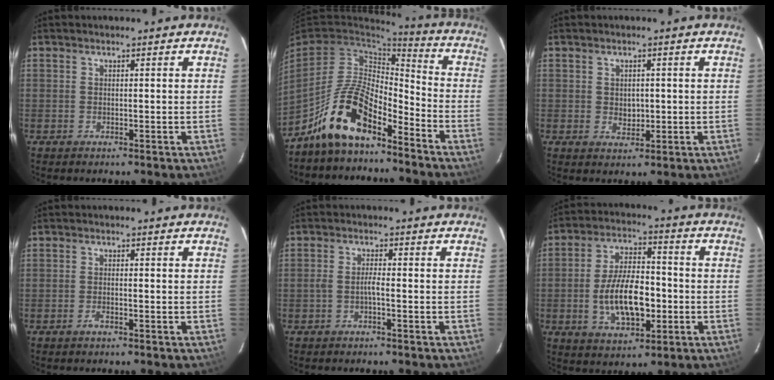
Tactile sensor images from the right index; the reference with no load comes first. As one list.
[{"total": 13.6, "force": [-9.5, 5.1, 8.3], "torque": [-0.172, 0.012, -0.177]}, {"total": 2.7, "force": [0.0, 2.2, 1.6], "torque": [-0.025, 0.001, 0.004]}, {"total": 1.3, "force": [-0.9, 0.2, 1.0], "torque": [-0.021, 0.001, -0.016]}, {"total": 1.7, "force": [-0.9, 0.0, 1.5], "torque": [-0.032, 0.004, -0.017]}, {"total": 12.9, "force": [-2.8, 6.3, 10.9], "torque": [-0.211, 0.008, -0.039]}]